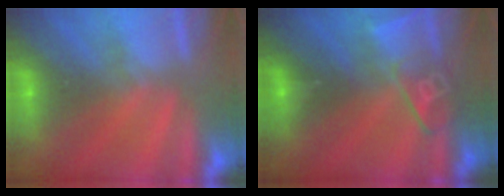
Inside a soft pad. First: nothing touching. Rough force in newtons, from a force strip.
{"total": 2.6}